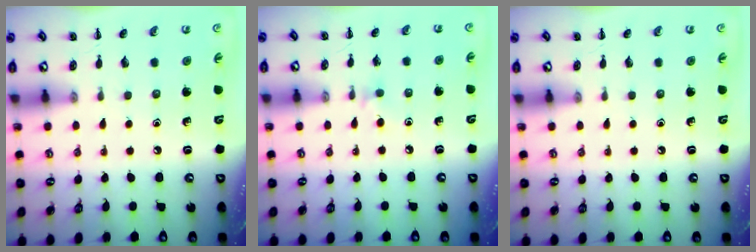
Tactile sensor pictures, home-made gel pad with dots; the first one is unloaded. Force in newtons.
{"total": 3.8, "press": 3.4, "slide": 1.5}
{"total": 0.0}